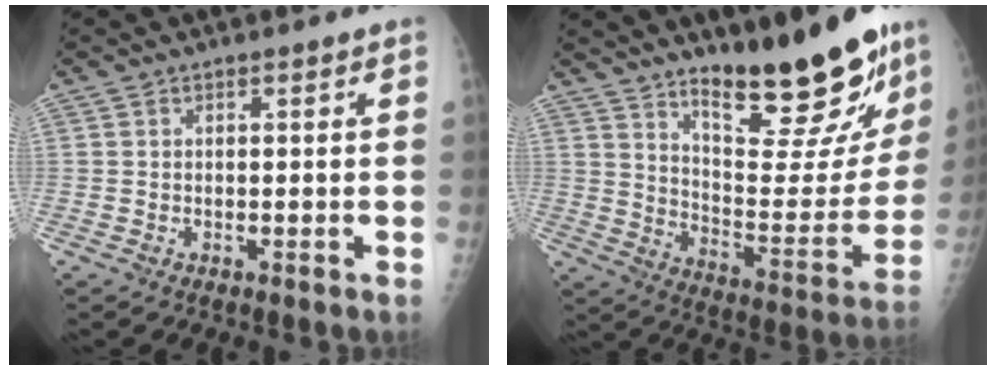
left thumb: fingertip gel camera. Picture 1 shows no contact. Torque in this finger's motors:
{"motor_torque": [0.38, 0.74, 1.17, -1.60, 0.32]}